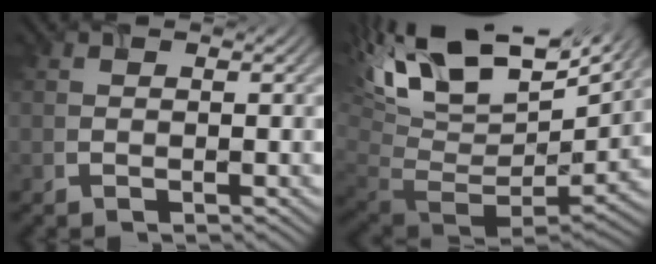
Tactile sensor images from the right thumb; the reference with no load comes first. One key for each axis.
{"total": 16.4, "fx": 5.9, "fy": 8.6, "fz": 12.6, "tx": -0.250, "ty": -0.004, "tz": 0.130}